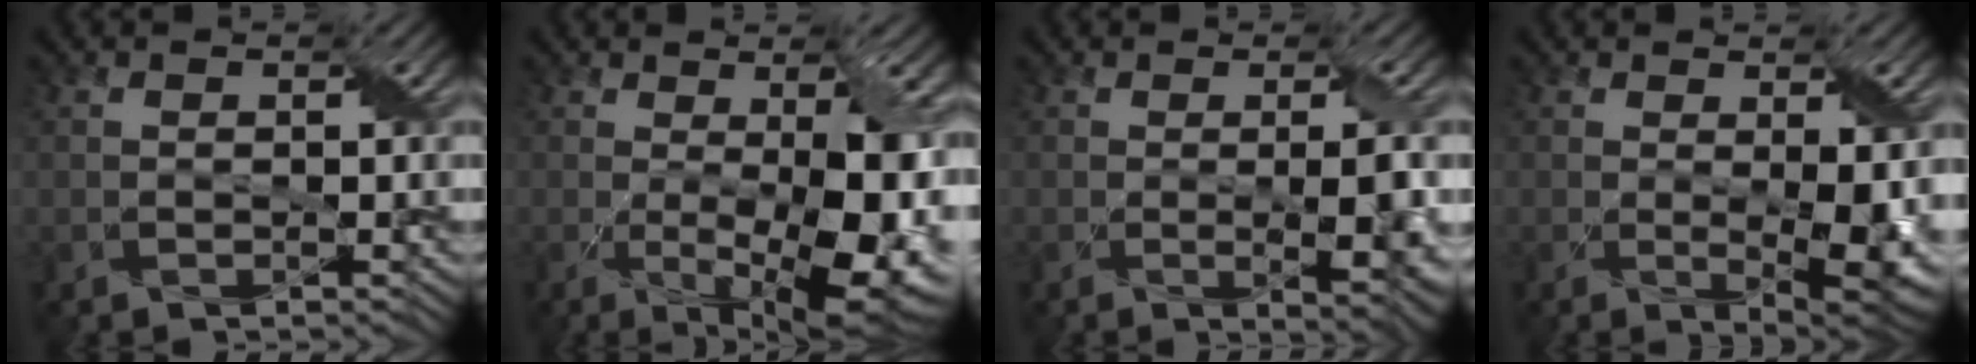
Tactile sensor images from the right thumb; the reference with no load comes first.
{"total": 13.4, "force": [-0.9, 5.5, 12.1], "torque": [-0.186, -0.027, 0.011]}
{"total": 5.5, "force": [-0.5, 1.4, 5.3], "torque": [-0.079, -0.006, 0.001]}
{"total": 6.5, "force": [-0.3, 2.6, 6.0], "torque": [-0.103, -0.022, 0.011]}